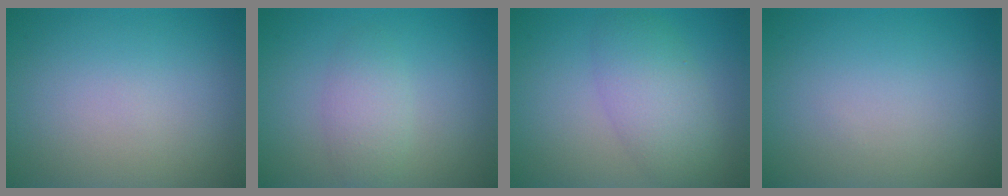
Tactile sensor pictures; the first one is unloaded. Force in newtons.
{"total": 2.4, "press": 2.4, "slide": 0.0}
{"total": 4.5, "press": 4.5, "slide": 0.2}
{"total": 0.0}